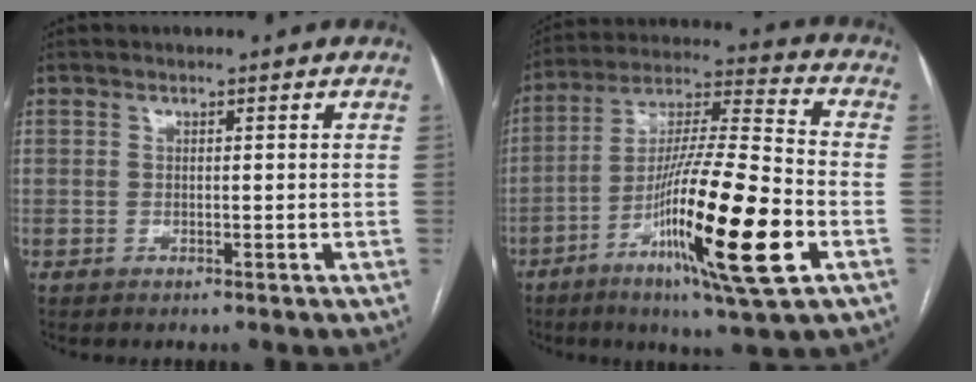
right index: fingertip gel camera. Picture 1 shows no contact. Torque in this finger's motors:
{"motor_torque": [2.14, 0.00, 0.57, 0.17]}